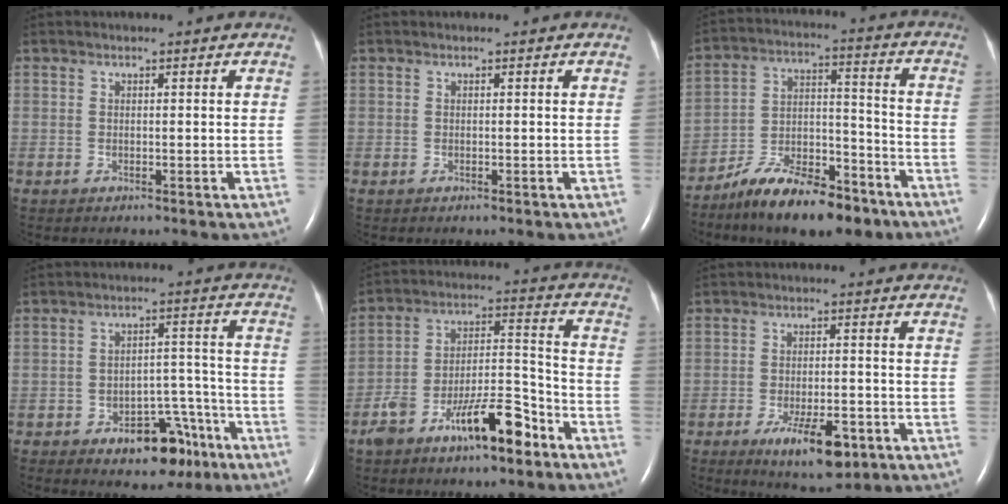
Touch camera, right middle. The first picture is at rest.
{"total": 0.0}
{"total": 14.9, "force": [-11.0, 5.0, 8.7], "torque": [-0.141, 0.020, -0.186]}
{"total": 9.2, "force": [-5.8, 4.5, 5.5], "torque": [-0.060, 0.026, -0.080]}
{"total": 12.8, "force": [-8.1, 3.5, 9.3], "torque": [-0.165, 0.017, -0.135]}
{"total": 8.3, "force": [-4.4, 2.5, 6.6], "torque": [-0.112, -0.011, -0.062]}